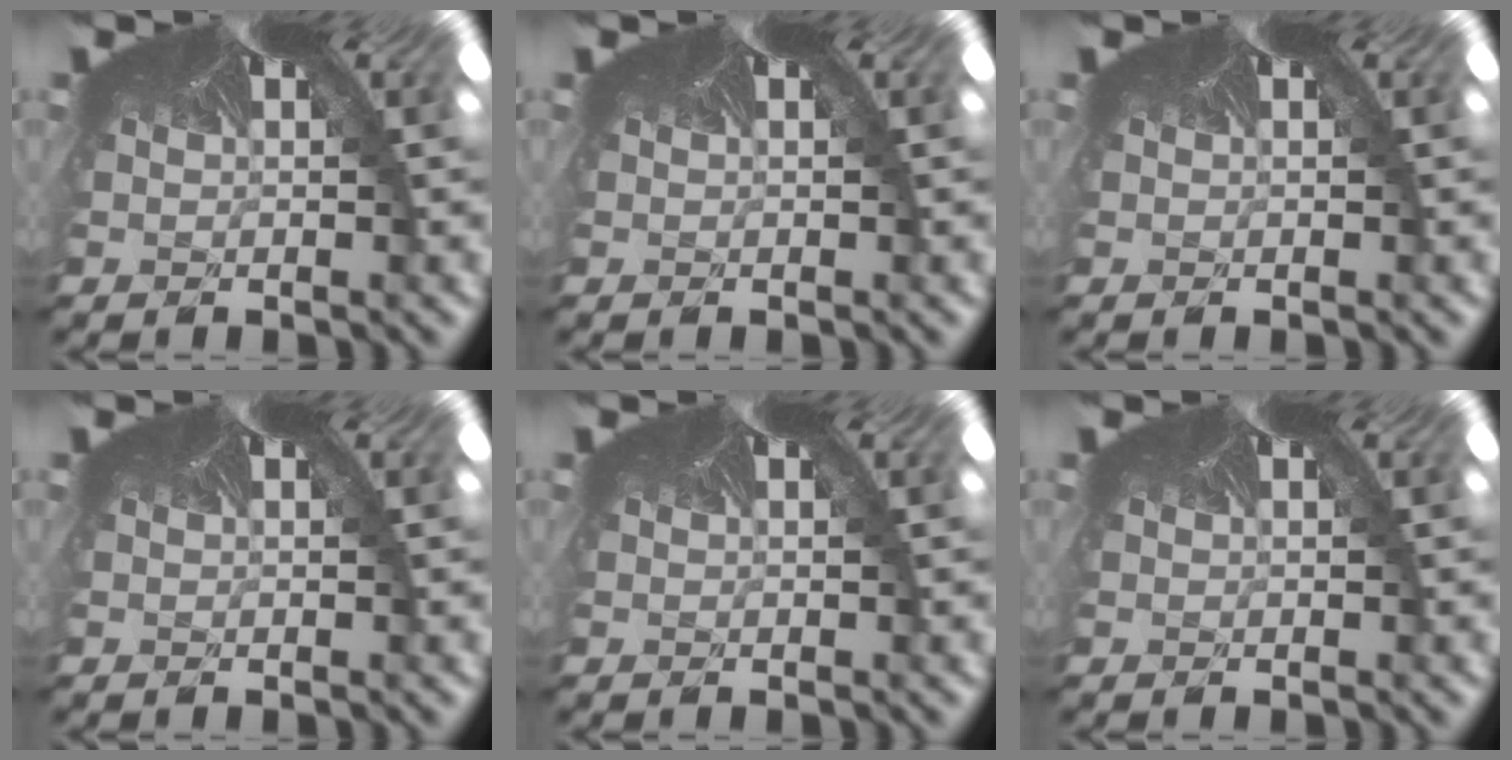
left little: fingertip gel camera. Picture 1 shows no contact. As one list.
[{"total": 0.0}, {"total": 0.0}, {"total": 0.0}, {"total": 0.0}, {"total": 0.0}]